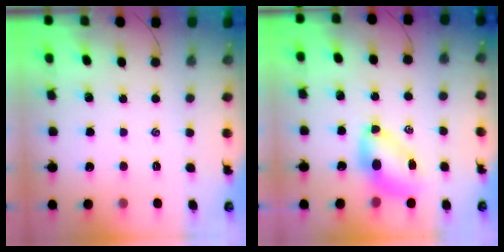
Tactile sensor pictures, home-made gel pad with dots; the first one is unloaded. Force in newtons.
{"total": 7.2, "press": 7.2, "slide": 0.7}